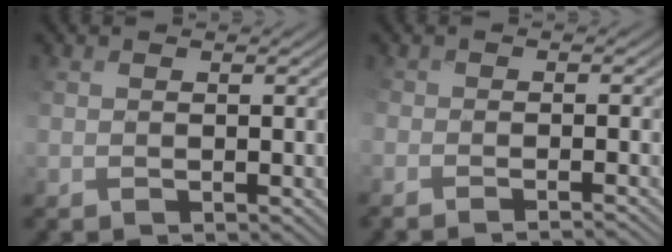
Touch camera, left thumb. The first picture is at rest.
{"total": 3.7, "force": [-2.9, 0.9, 2.1], "torque": [-0.024, -0.004, -0.032]}